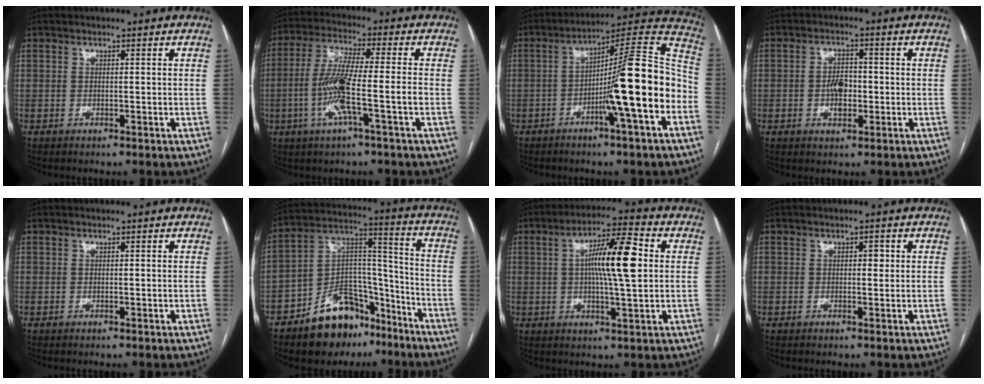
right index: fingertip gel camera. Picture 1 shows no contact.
{"total": 10.1, "force": [-2.8, -0.1, 9.7], "torque": [-0.195, 0.001, -0.057]}
{"total": 17.4, "force": [-4.9, 0.1, 16.7], "torque": [-0.248, 0.015, -0.081]}
{"total": 4.1, "force": [-0.7, 2.3, 3.3], "torque": [-0.057, 0.004, -0.012]}
{"total": 0.0}
{"total": 15.9, "force": [-10.9, 8.2, 8.2], "torque": [-0.127, 0.046, -0.176]}
{"total": 11.3, "force": [1.5, 1.2, 11.2], "torque": [-0.192, 0.014, 0.021]}
{"total": 1.2, "force": [0.2, 0.6, 1.0], "torque": [-0.012, 0.002, 0.001]}